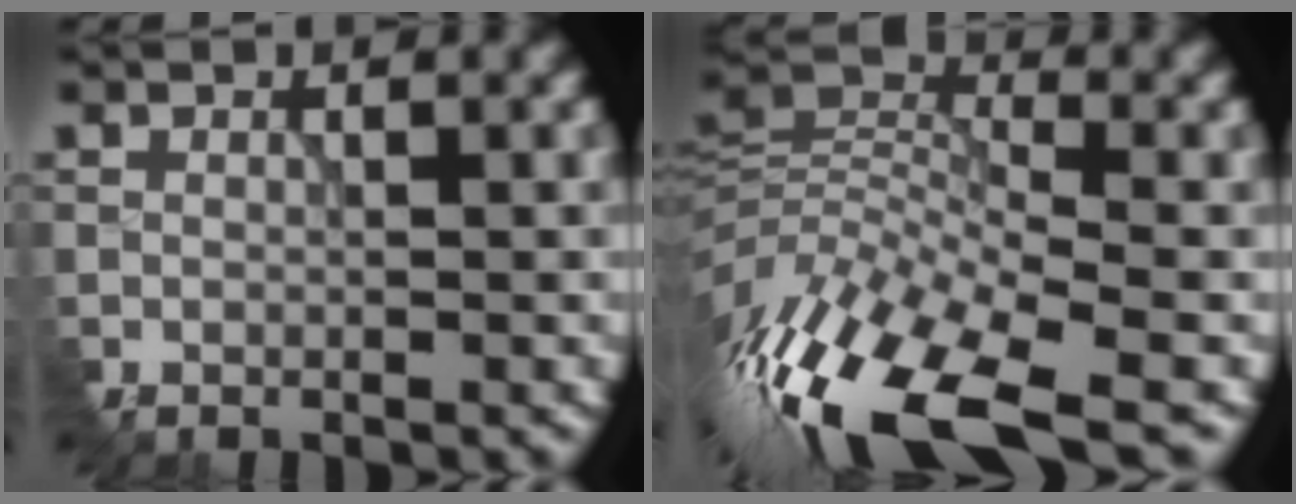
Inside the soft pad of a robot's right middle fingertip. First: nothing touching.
{"total": 13.4, "force": [-7.7, 5.3, 9.5], "torque": [-0.208, 0.006, -0.145]}